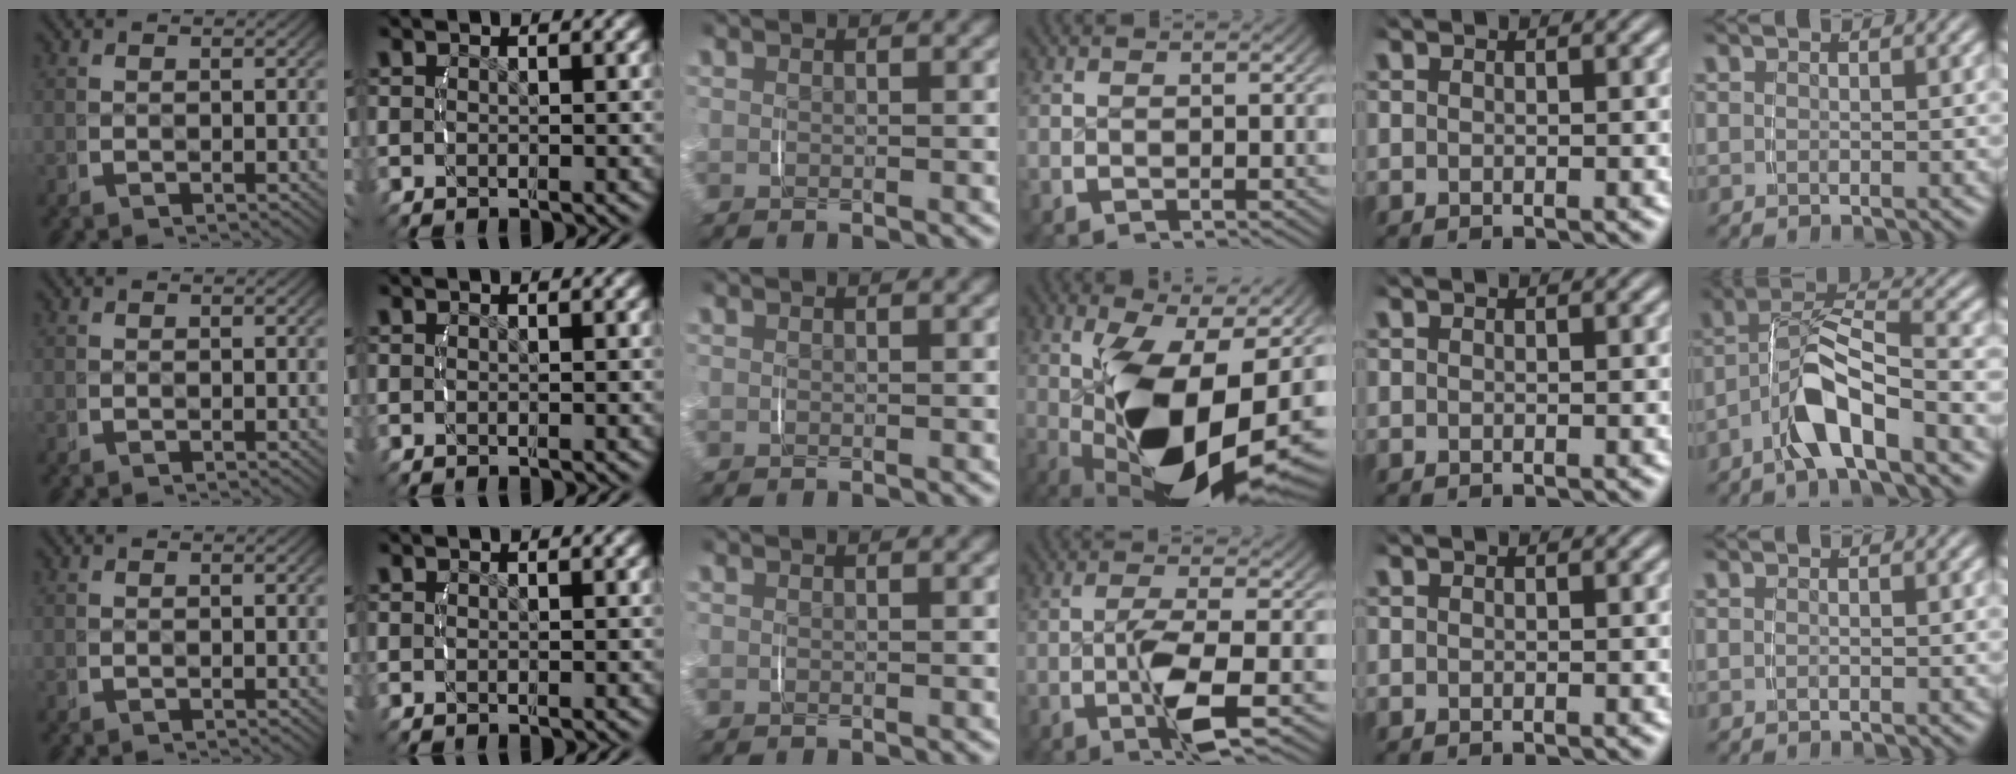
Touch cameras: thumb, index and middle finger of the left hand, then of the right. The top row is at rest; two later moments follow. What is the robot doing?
{"motion": "lift_and_place", "object": "jar lid"}